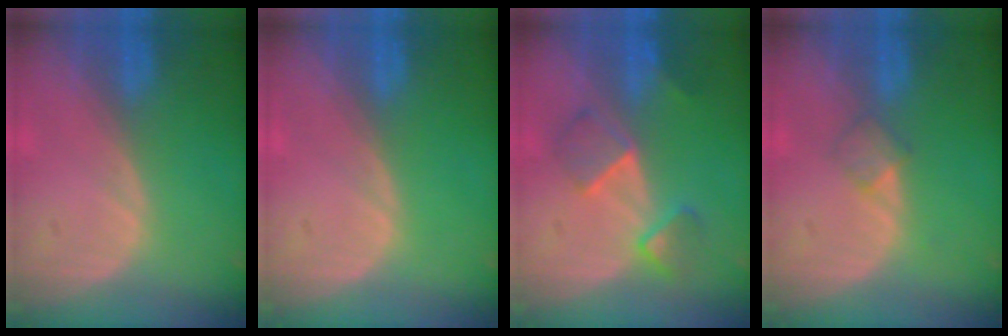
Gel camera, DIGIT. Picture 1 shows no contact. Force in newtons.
{"total": 0.0}
{"total": 5.5, "press": 5.4, "slide": 1.2}
{"total": 2.0, "press": 2.0, "slide": 0.2}